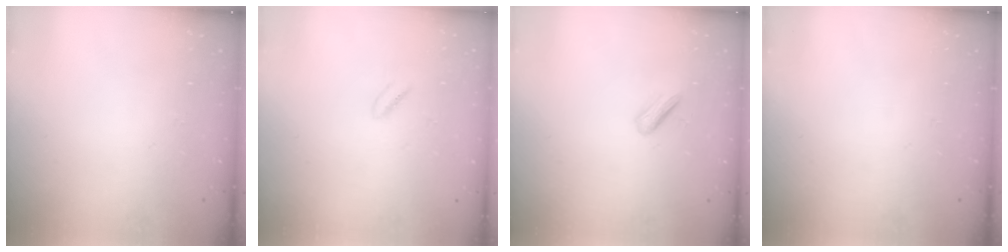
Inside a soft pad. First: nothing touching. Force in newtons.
{"total": 1.6, "press": 1.2, "slide": 1.0}
{"total": 4.1, "press": 3.9, "slide": 1.2}
{"total": 0.0}